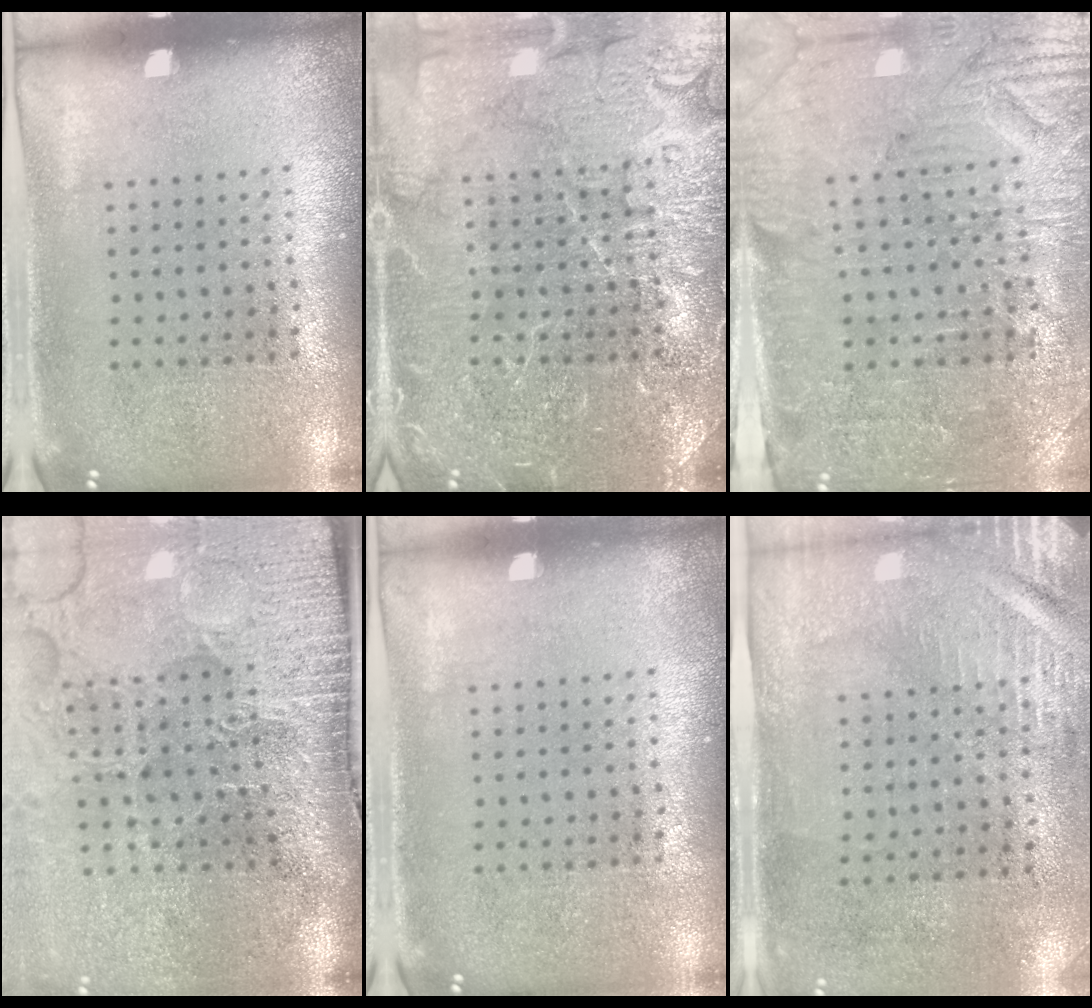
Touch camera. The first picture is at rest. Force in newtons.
{"total": 7.1, "press": 7.0, "slide": 1.0}
{"total": 3.7, "press": 3.4, "slide": 1.5}
{"total": 5.0, "press": 4.0, "slide": 3.0}
{"total": 0.0}
{"total": 2.9, "press": 2.5, "slide": 1.5}